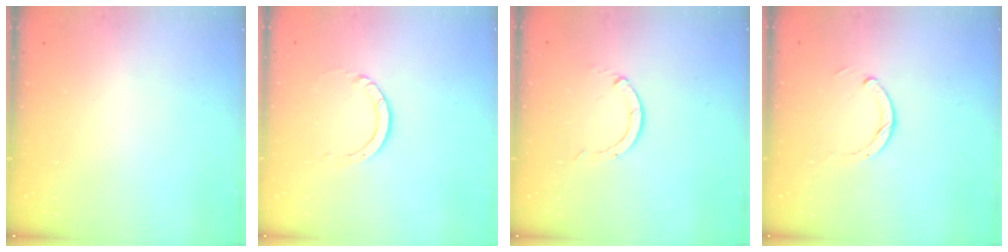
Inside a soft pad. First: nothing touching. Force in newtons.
{"total": 3.5, "press": 3.5, "slide": 0.2}
{"total": 0.0}
{"total": 2.3, "press": 2.3, "slide": 0.3}